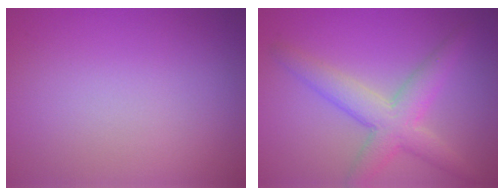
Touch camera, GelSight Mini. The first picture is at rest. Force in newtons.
{"total": 4.8, "press": 4.8, "slide": 0.1}